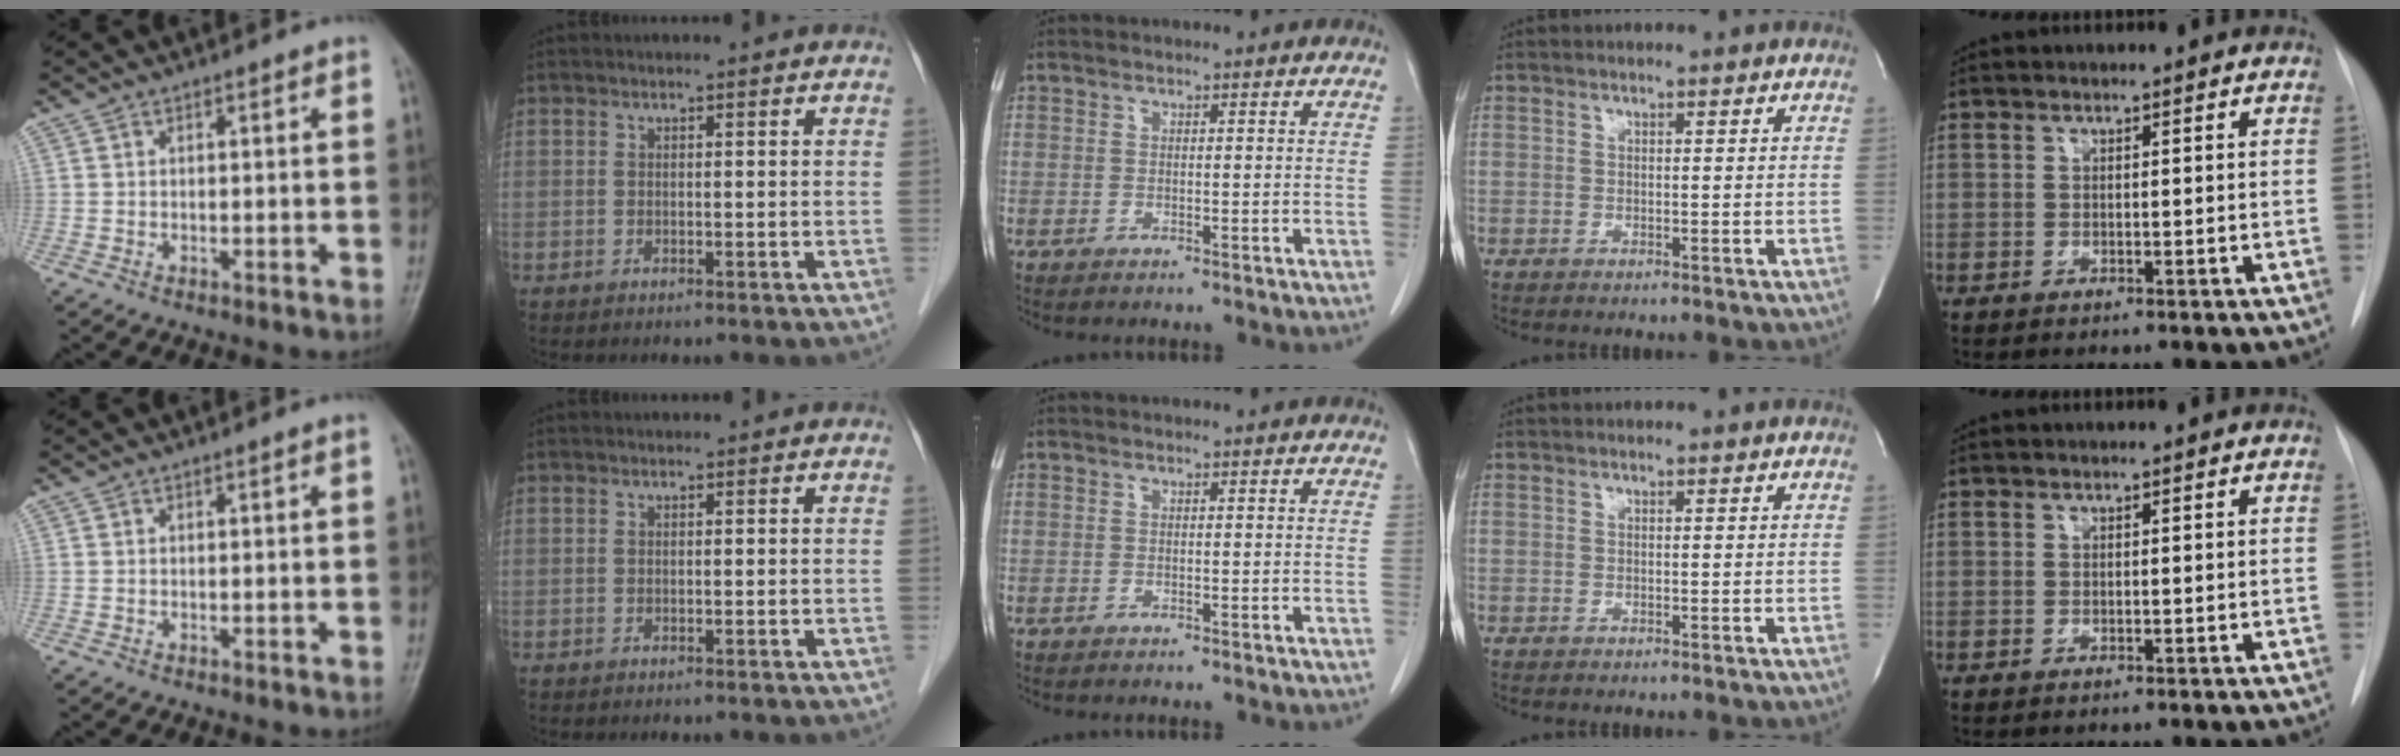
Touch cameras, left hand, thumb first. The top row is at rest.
{}